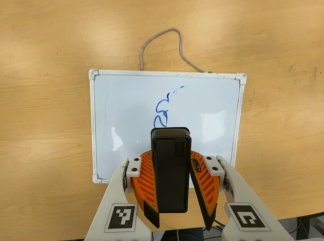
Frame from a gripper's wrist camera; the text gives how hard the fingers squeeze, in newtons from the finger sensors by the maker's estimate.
{"total": 9.6, "left": 9.4, "right": 9.7}